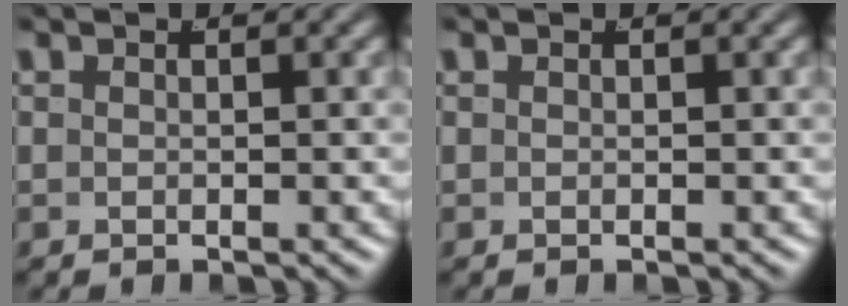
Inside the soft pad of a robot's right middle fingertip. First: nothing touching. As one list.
[{"total": 0.0}]